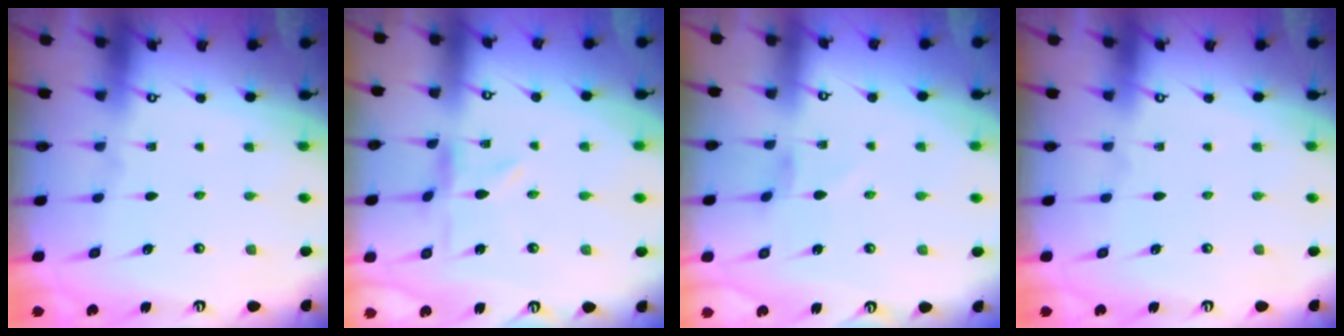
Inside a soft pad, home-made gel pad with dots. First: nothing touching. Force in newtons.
{"total": 0.0}
{"total": 0.0}
{"total": 0.0}